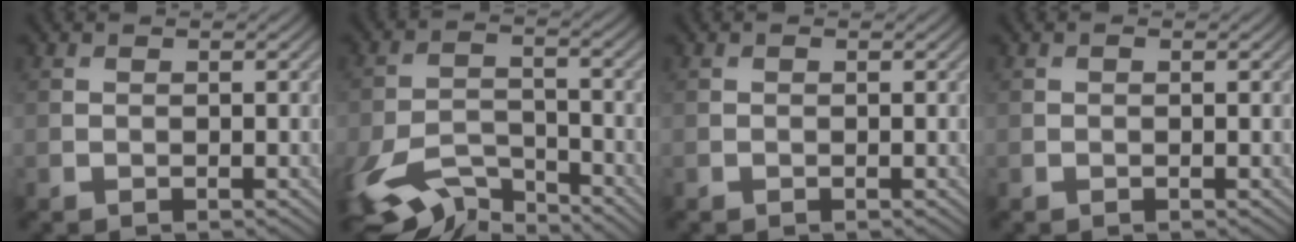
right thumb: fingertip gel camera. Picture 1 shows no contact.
{"total": 8.3, "force": [-6.2, 3.3, 4.3], "torque": [-0.093, -0.013, -0.127]}
{"total": 0.0}
{"total": 0.0}